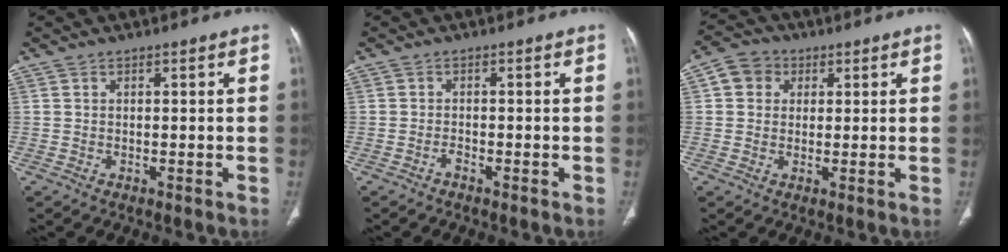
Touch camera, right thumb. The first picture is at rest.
{"total": 0.8, "force": [-0.7, 0.2, 0.3], "torque": [-0.008, 0.007, -0.015]}
{"total": 5.5, "force": [1.5, 4.9, 2.1], "torque": [-0.017, 0.006, 0.018]}